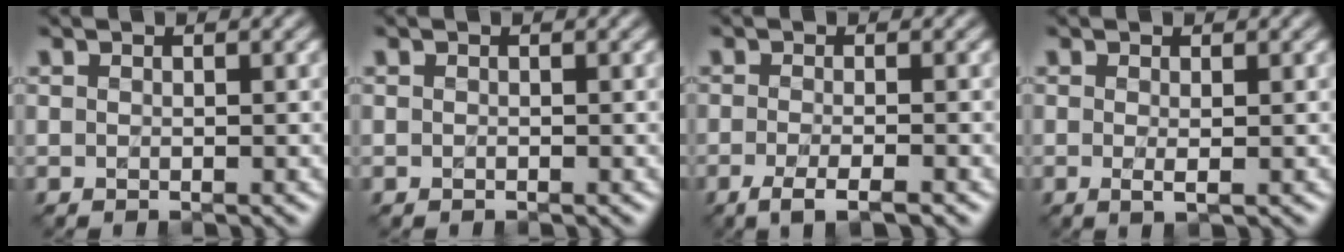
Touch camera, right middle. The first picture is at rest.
{"total": 0.0}
{"total": 3.0, "force": [-1.8, 0.6, 2.4], "torque": [-0.036, -0.009, -0.035]}
{"total": 1.0, "force": [-0.1, 0.2, 1.0], "torque": [-0.015, -0.003, -0.001]}